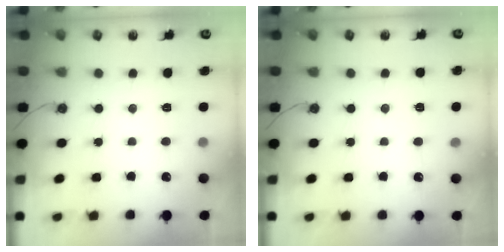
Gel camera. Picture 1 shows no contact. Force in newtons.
{"total": 5.3, "press": 3.1, "slide": 4.3}